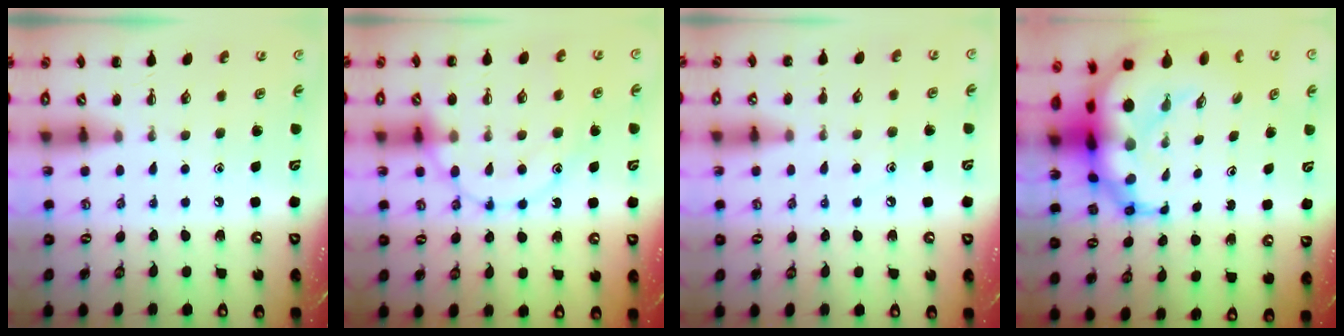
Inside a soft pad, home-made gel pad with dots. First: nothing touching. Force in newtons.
{"total": 15.0, "press": 14.9, "slide": 1.3}
{"total": 6.2, "press": 6.0, "slide": 1.6}
{"total": 14.4, "press": 13.9, "slide": 4.0}